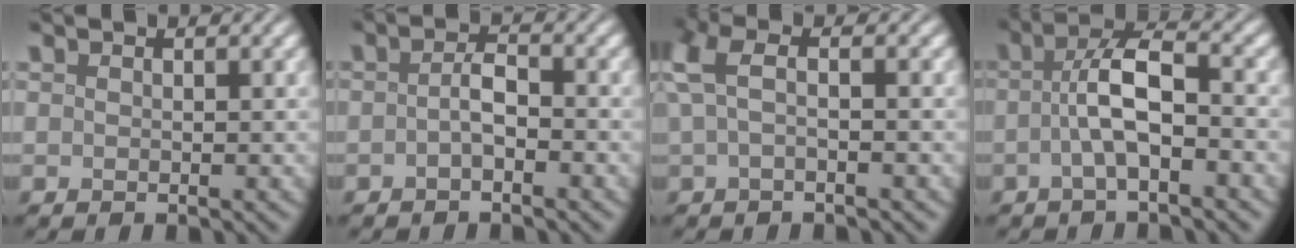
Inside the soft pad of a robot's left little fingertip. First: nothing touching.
{"total": 1.9, "force": [-0.8, 0.6, 1.6], "torque": [-0.033, 0.006, -0.019]}
{"total": 3.5, "force": [0.3, 1.1, 3.3], "torque": [-0.076, 0.012, -0.002]}
{"total": 4.7, "force": [-0.9, 1.4, 4.4], "torque": [-0.083, 0.015, -0.026]}